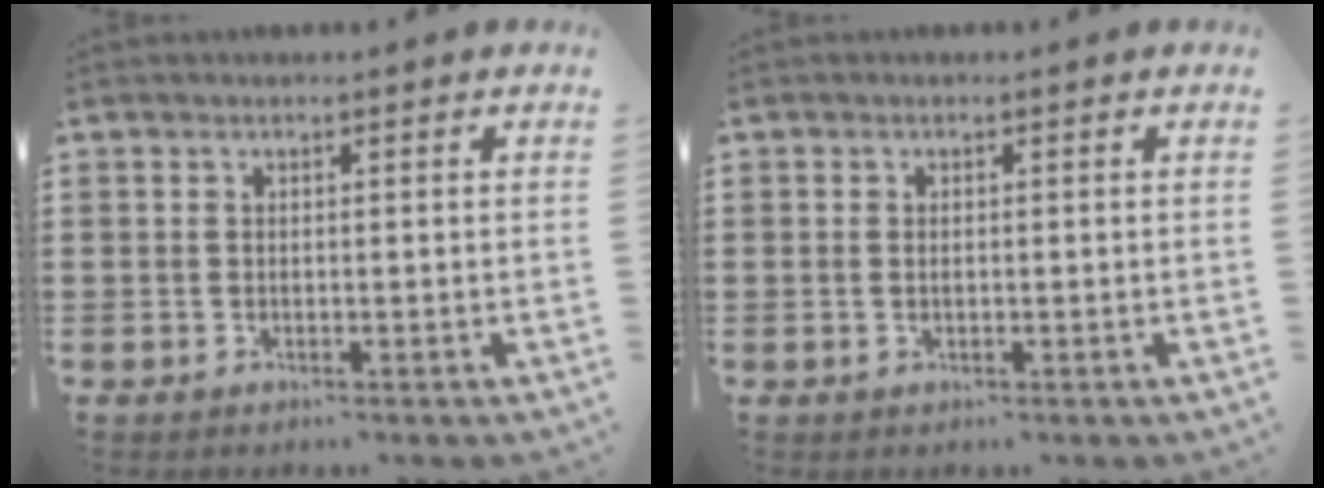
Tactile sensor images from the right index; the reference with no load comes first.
{"total": 0.9, "force": [0.0, 0.4, 0.8], "torque": [-0.019, 0.001, 0.000]}